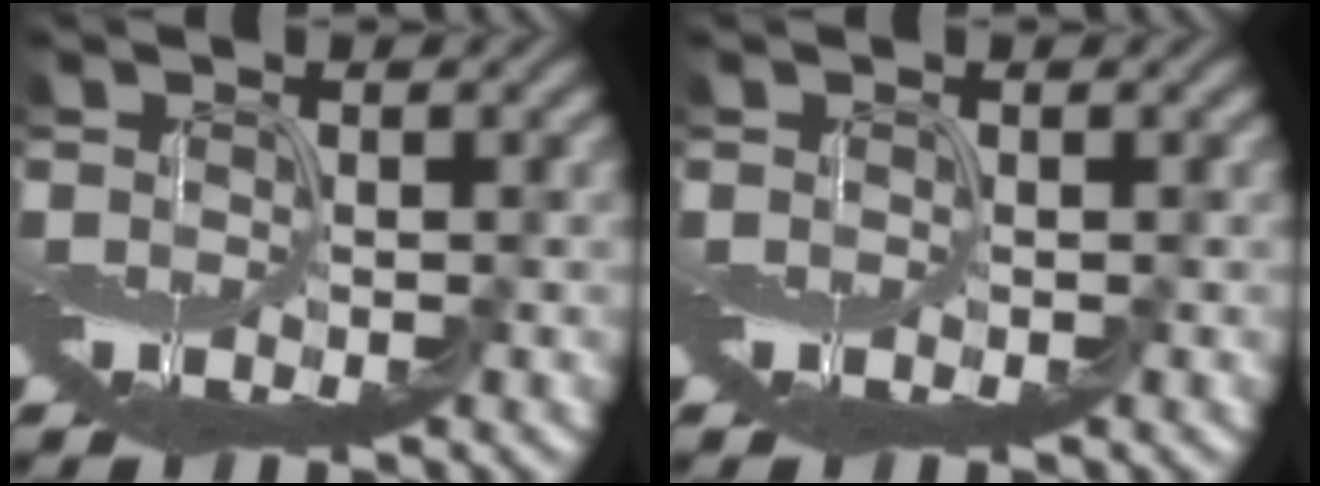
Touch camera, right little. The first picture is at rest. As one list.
[{"total": 0.0}]